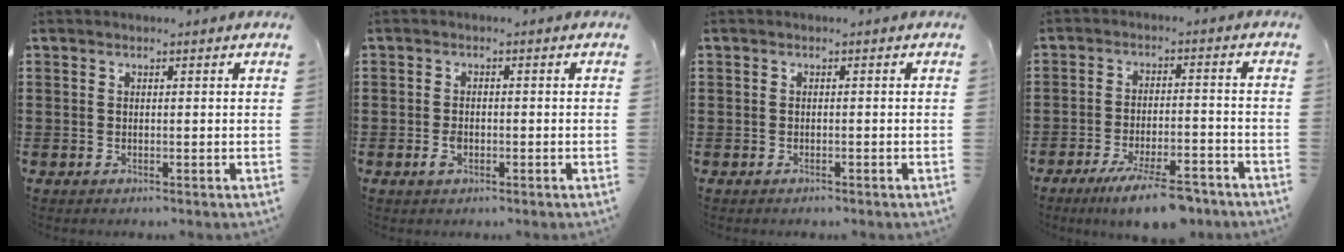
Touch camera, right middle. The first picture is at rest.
{"total": 2.0, "force": [-0.8, 1.1, 1.5], "torque": [-0.036, -0.003, -0.016]}
{"total": 0.7, "force": [-0.7, 0.2, -0.1], "torque": [0.000, 0.000, -0.014]}
{"total": 8.2, "force": [-6.5, 1.0, 4.8], "torque": [-0.090, -0.005, -0.118]}